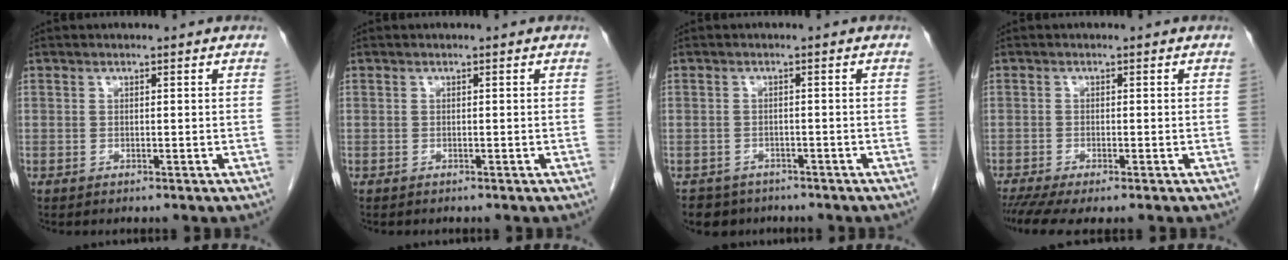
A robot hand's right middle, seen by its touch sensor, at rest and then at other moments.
{"total": 0.0}
{"total": 3.9, "force": [-3.1, 2.4, 0.0], "torque": [-0.005, 0.003, -0.048]}
{"total": 5.2, "force": [-4.0, 0.8, 3.3], "torque": [-0.054, -0.013, -0.067]}